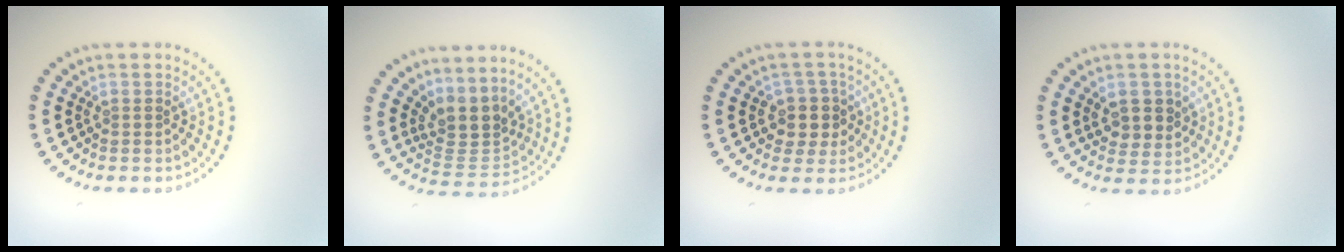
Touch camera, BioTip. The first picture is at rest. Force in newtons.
{"total": 3.4, "press": 2.4, "slide": 2.3}
{"total": 3.0, "press": 2.7, "slide": 1.3}
{"total": 2.8, "press": 2.7, "slide": 0.8}